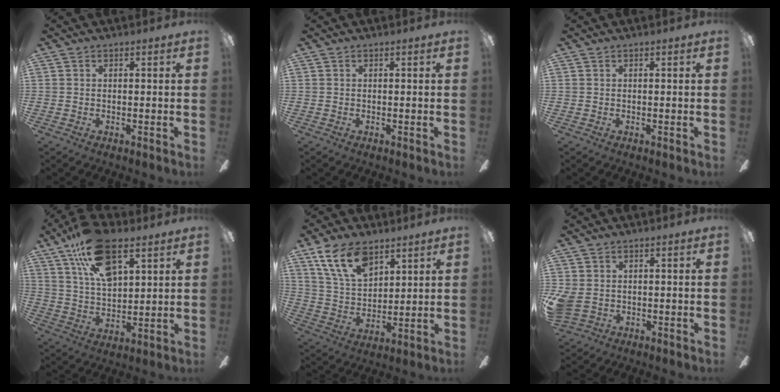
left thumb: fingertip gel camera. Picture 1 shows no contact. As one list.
[{"total": 0.0}, {"total": 0.0}, {"total": 17.4, "force": [10.2, 8.6, 11.1], "torque": [-0.189, -0.030, 0.180]}, {"total": 14.0, "force": [9.0, 7.4, 7.7], "torque": [-0.150, -0.026, 0.172]}, {"total": 4.7, "force": [-0.2, 3.8, 2.8], "torque": [-0.076, 0.001, -0.004]}]